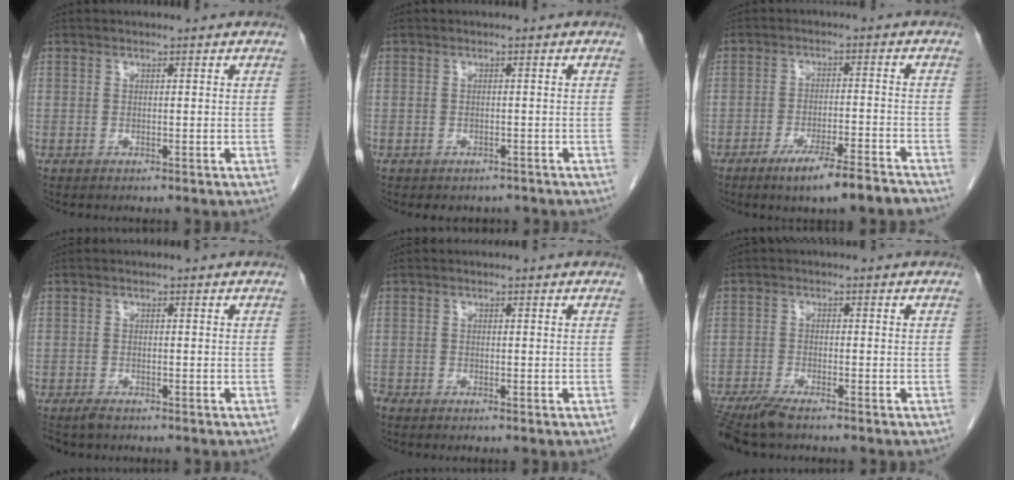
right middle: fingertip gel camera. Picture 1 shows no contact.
{"total": 2.8, "force": [-2.3, 1.4, 0.5], "torque": [-0.004, 0.003, -0.029]}
{"total": 8.0, "force": [-5.8, 0.4, 5.4], "torque": [-0.083, -0.012, -0.095]}
{"total": 2.5, "force": [-2.1, 0.8, 1.0], "torque": [-0.023, -0.006, -0.035]}
{"total": 0.9, "force": [-0.9, 0.1, 0.1], "torque": [-0.006, -0.002, -0.015]}
{"total": 6.3, "force": [-5.2, 0.7, 3.5], "torque": [-0.062, -0.016, -0.094]}